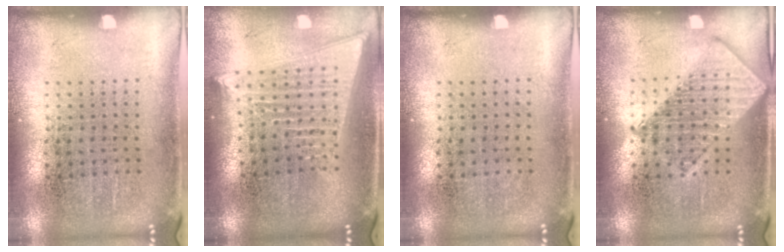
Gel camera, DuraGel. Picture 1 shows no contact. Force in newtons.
{"total": 2.0, "press": 1.8, "slide": 0.9}
{"total": 0.0}
{"total": 2.7, "press": 2.7, "slide": 0.3}